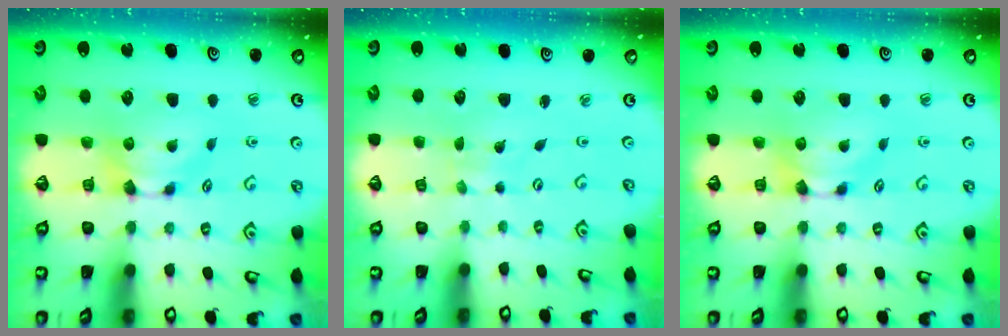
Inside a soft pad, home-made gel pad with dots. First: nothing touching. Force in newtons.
{"total": 6.7, "press": 6.7, "slide": 0.4}
{"total": 0.0}